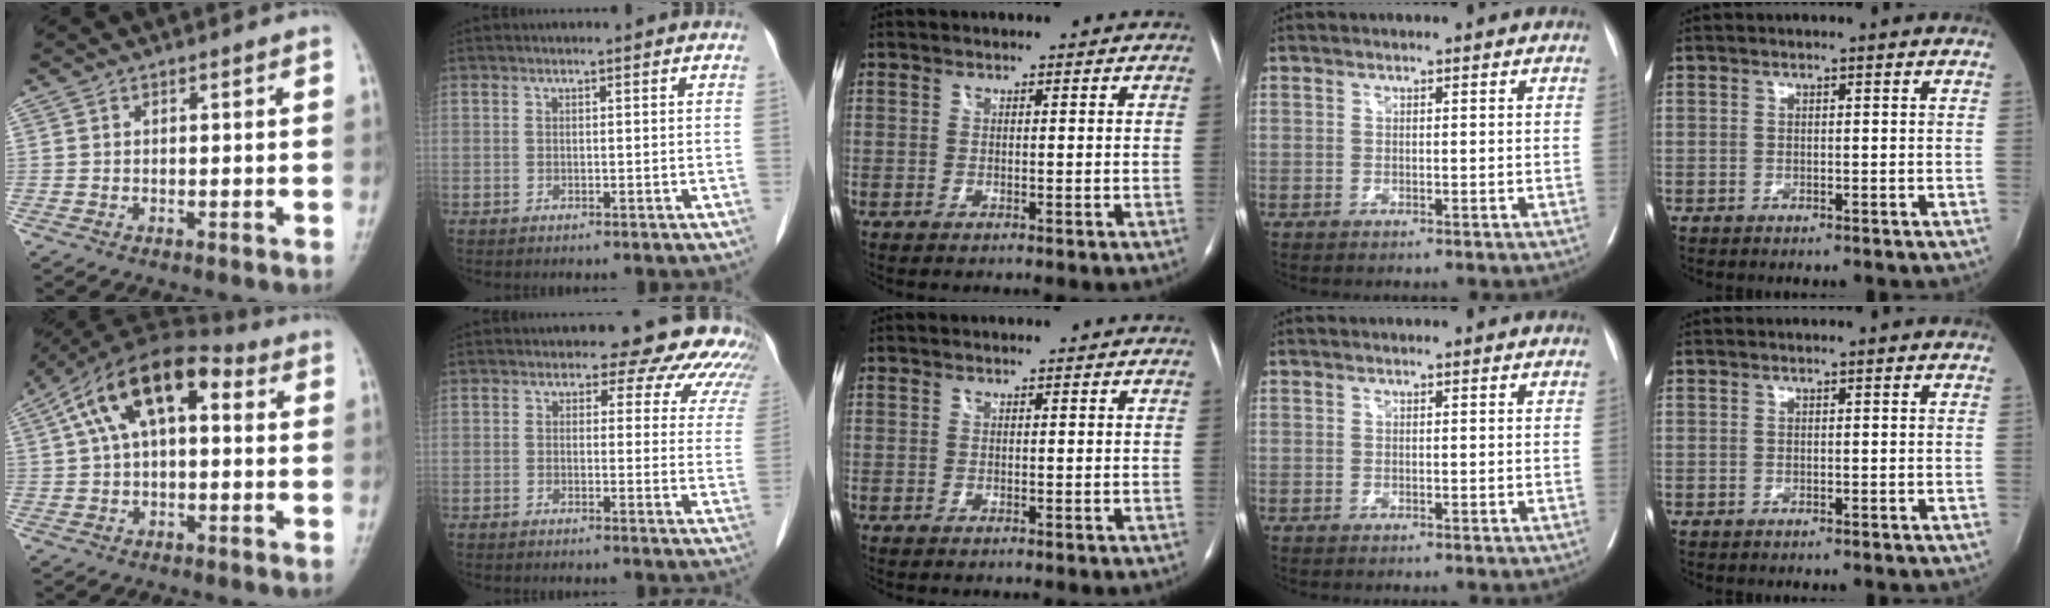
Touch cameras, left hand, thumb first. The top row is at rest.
{"thumb": {"total": 14.1, "force": [3.4, 7.5, 11.4], "torque": [-0.192, 0.041, 0.048]}, "index": {"total": 12.3, "force": [11.0, 4.7, 3.1], "torque": [0.005, -0.016, 0.082]}}